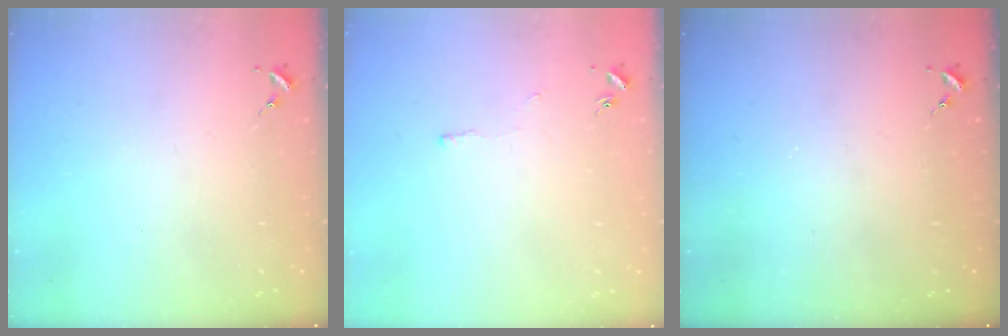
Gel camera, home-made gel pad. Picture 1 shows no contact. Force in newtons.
{"total": 2.3, "press": 2.3, "slide": 0.4}
{"total": 0.0}